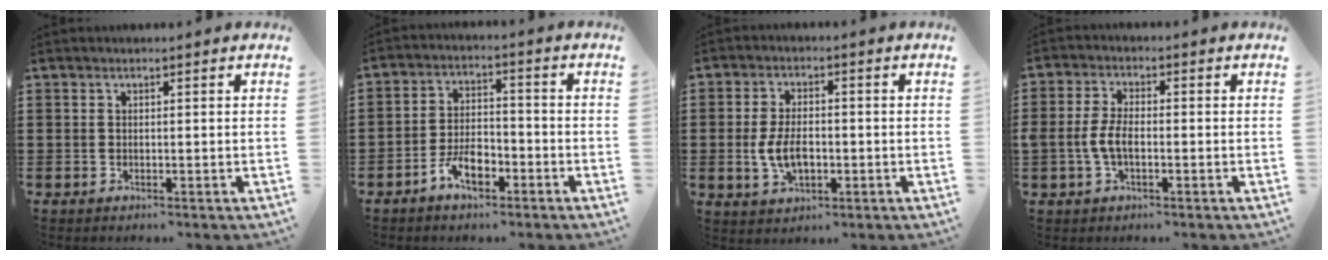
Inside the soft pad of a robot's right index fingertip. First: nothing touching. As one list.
[{"total": 5.9, "force": [-3.6, 2.8, 3.8], "torque": [-0.083, 0.007, -0.071]}, {"total": 5.8, "force": [-0.9, 3.2, 4.7], "torque": [-0.107, 0.000, -0.020]}, {"total": 4.6, "force": [-1.1, 2.2, 3.8], "torque": [-0.096, -0.004, -0.028]}]